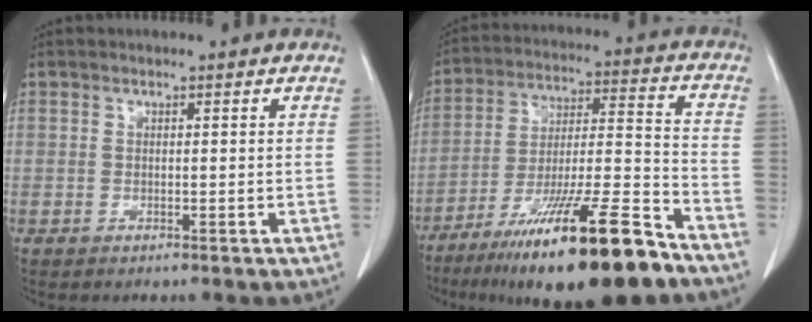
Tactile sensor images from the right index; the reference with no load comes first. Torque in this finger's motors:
{"motor_torque": [1.27, -0.87, 1.05, 0.21]}